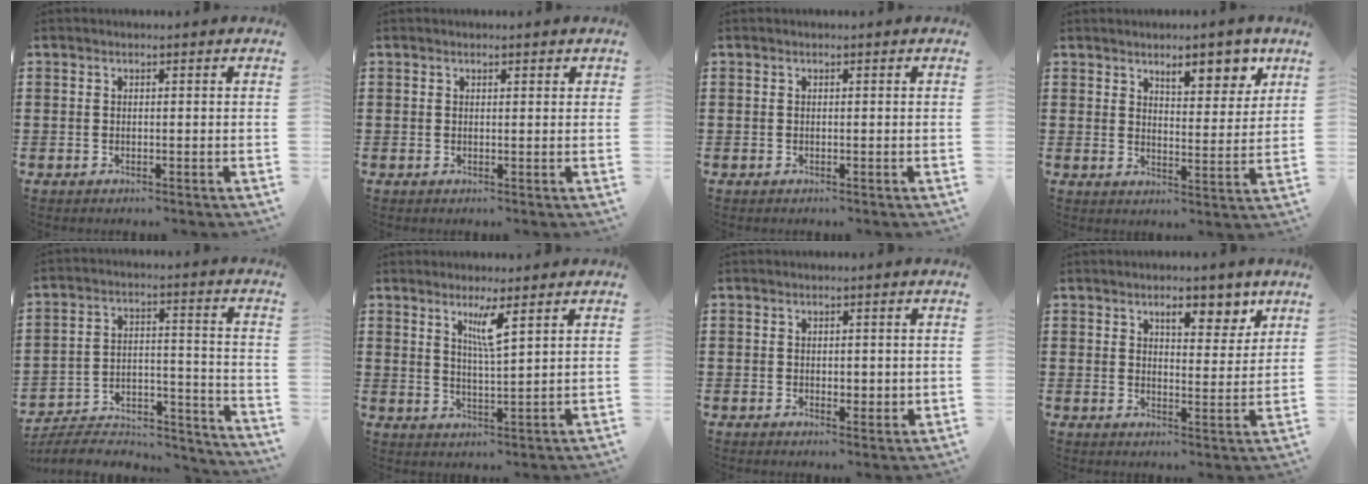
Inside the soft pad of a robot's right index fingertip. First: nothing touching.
{"total": 0.6, "force": [0.4, 0.4, 0.2], "torque": [-0.005, 0.002, 0.008]}
{"total": 0.0}
{"total": 6.9, "force": [4.9, 2.5, 4.2], "torque": [-0.054, -0.013, 0.079]}
{"total": 6.0, "force": [-5.5, 1.7, 1.7], "torque": [-0.033, 0.005, -0.109]}
{"total": 4.2, "force": [2.4, 0.2, 3.5], "torque": [-0.068, -0.003, 0.038]}
{"total": 1.6, "force": [0.3, 1.2, 1.0], "torque": [-0.015, 0.006, 0.004]}
{"total": 6.1, "force": [4.0, 2.7, 3.7], "torque": [-0.045, -0.006, 0.063]}